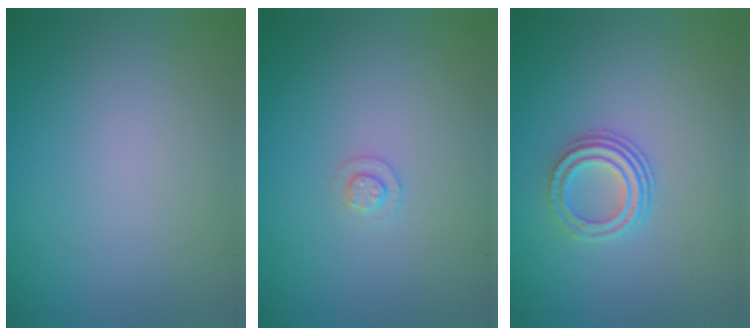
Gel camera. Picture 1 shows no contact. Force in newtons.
{"total": 1.0, "press": 1.0, "slide": 0.2}
{"total": 2.9, "press": 2.2, "slide": 1.9}